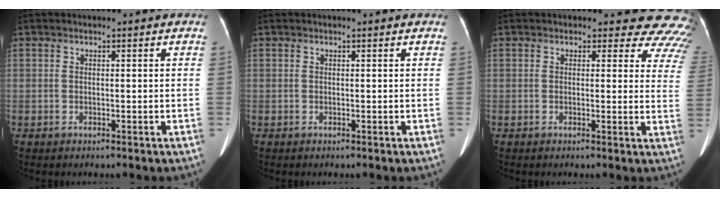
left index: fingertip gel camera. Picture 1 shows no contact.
{"total": 0.0}
{"total": 11.0, "force": [10.1, 4.2, 0.9], "torque": [0.045, -0.052, 0.061]}